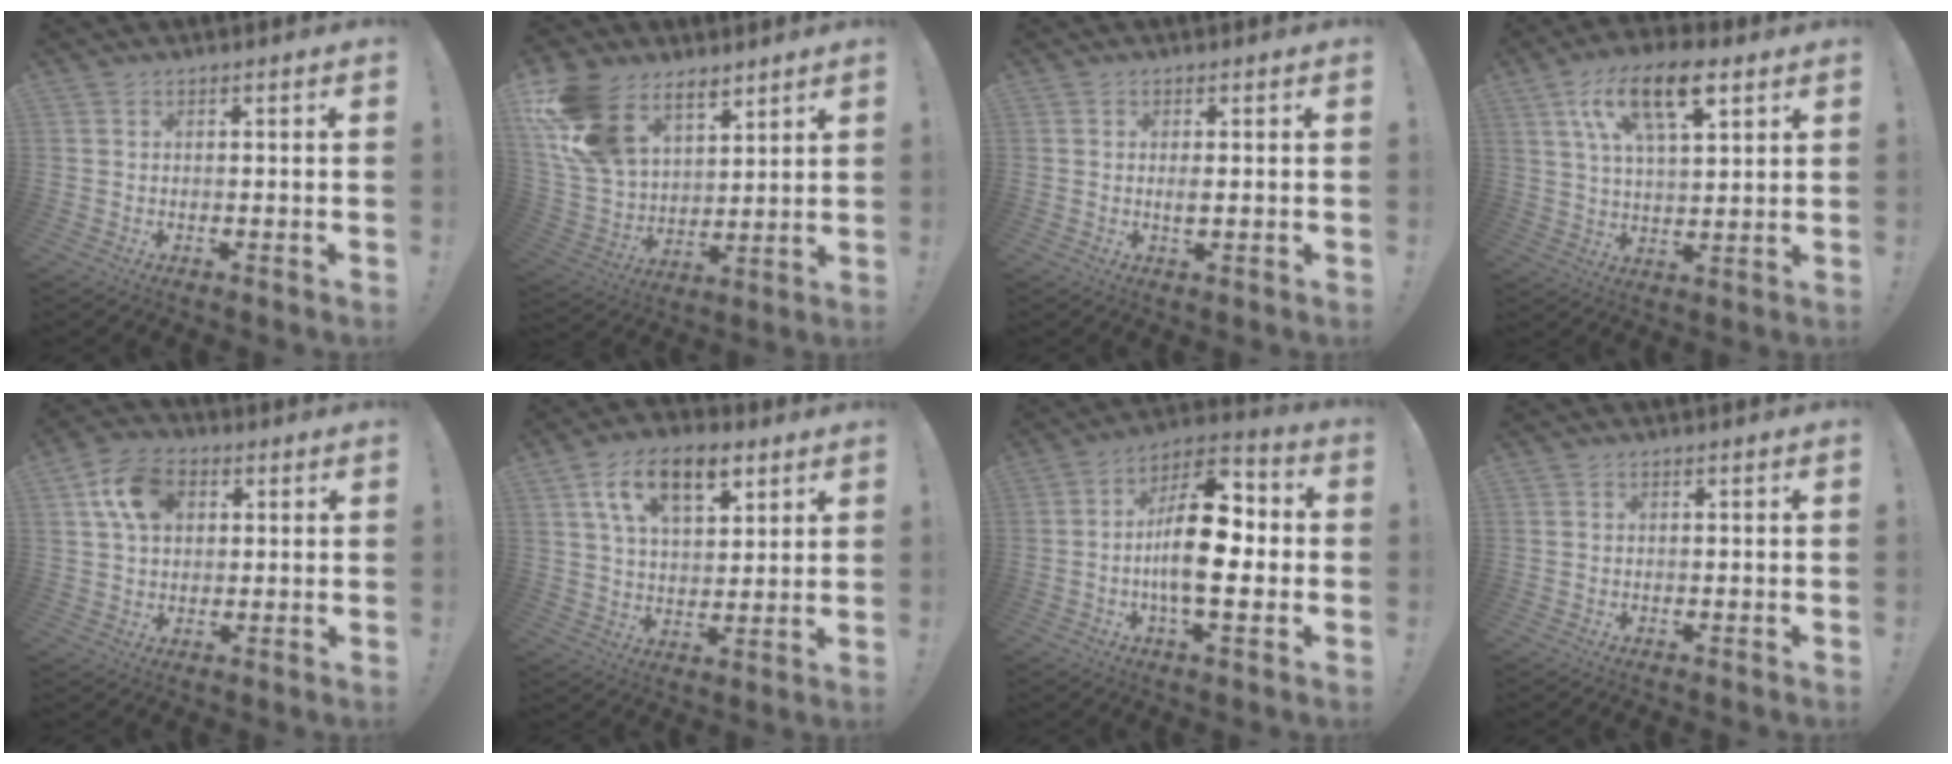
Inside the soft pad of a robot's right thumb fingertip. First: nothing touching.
{"total": 18.7, "force": [10.8, 11.8, 9.7], "torque": [-0.189, -0.060, 0.206]}
{"total": 1.8, "force": [0.0, 0.4, 1.8], "torque": [-0.022, -0.006, -0.003]}
{"total": 15.9, "force": [7.9, 7.0, 12.0], "torque": [-0.197, -0.015, 0.134]}
{"total": 11.8, "force": [4.0, 8.3, 7.4], "torque": [-0.120, 0.007, 0.080]}
{"total": 14.7, "force": [7.2, 8.1, 10.0], "torque": [-0.157, -0.013, 0.129]}
{"total": 18.5, "force": [-2.0, 8.6, 16.2], "torque": [-0.267, 0.015, -0.037]}
{"total": 0.0}